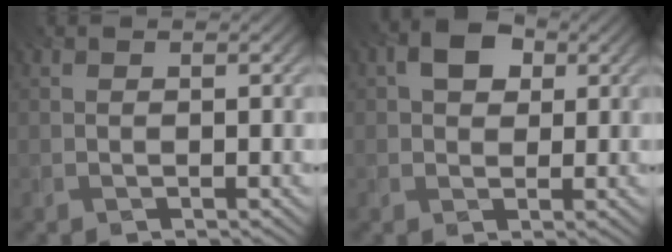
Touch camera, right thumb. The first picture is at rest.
{"total": 4.5, "force": [1.5, 3.3, 2.7], "torque": [-0.048, 0.008, 0.018]}